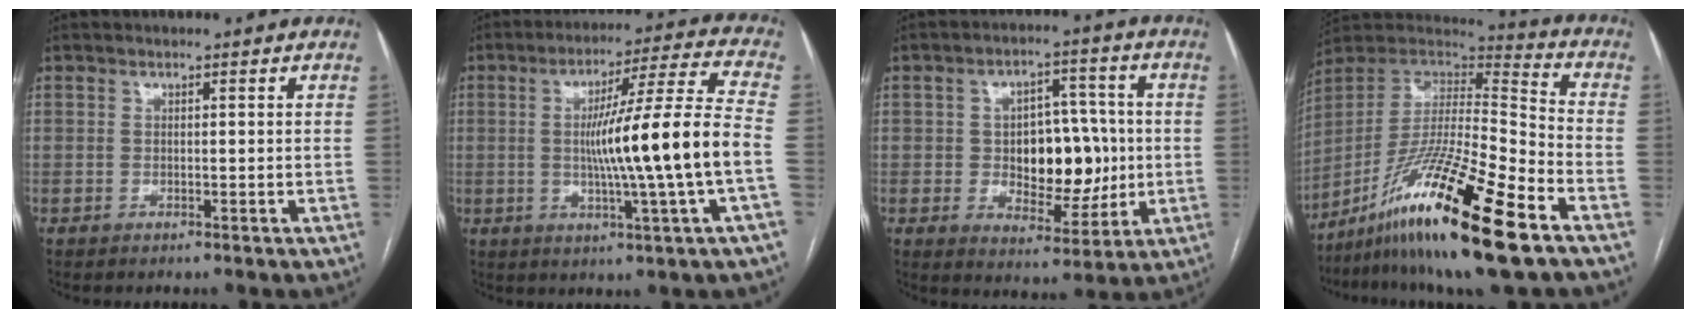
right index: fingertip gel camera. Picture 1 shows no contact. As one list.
[{"total": 15.8, "force": [-1.7, -1.7, 15.6], "torque": [-0.252, 0.000, -0.031]}, {"total": 11.6, "force": [-0.3, 6.7, 9.4], "torque": [-0.137, 0.018, 0.008]}, {"total": 22.3, "force": [-13.2, 1.4, 18.0], "torque": [-0.327, -0.027, -0.236]}]